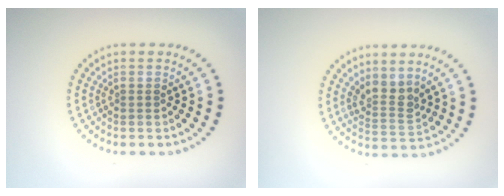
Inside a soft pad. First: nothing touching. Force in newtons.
{"total": 2.6, "press": 1.9, "slide": 1.7}